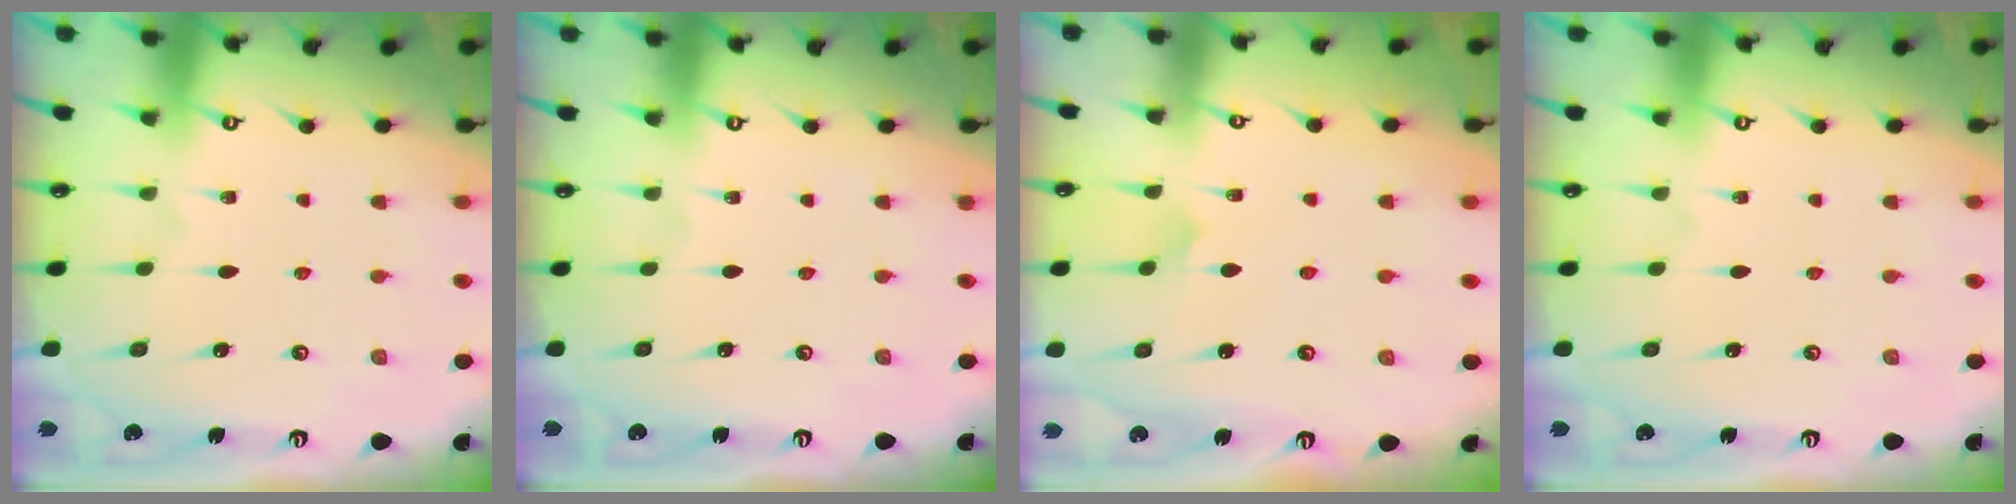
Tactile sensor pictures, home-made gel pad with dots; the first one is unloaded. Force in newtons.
{"total": 0.0}
{"total": 4.3, "press": 4.3, "slide": 0.4}
{"total": 0.0}